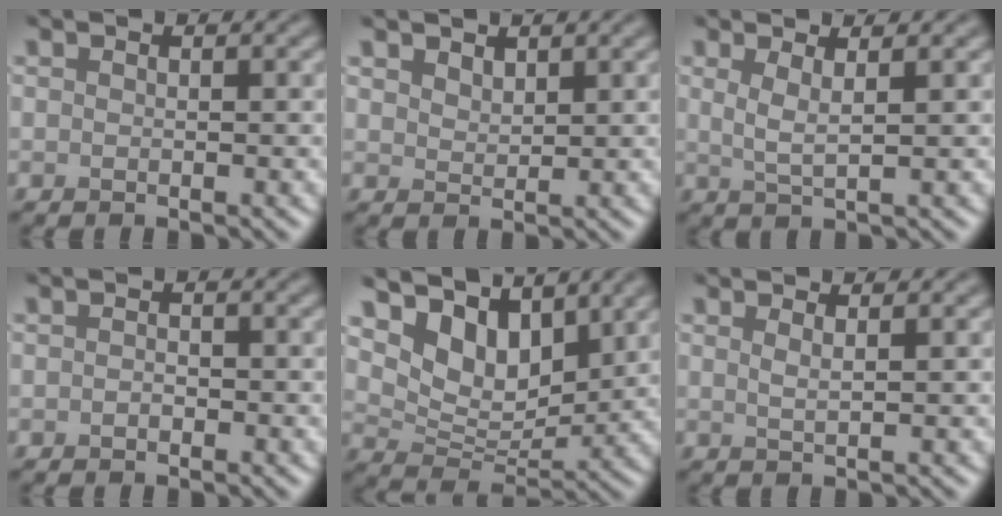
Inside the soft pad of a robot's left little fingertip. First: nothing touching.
{"total": 1.6, "force": [1.3, 0.8, 0.5], "torque": [-0.012, -0.001, 0.028]}
{"total": 2.2, "force": [0.9, 0.5, 1.9], "torque": [-0.032, -0.004, 0.016]}
{"total": 0.7, "force": [-0.2, 0.5, 0.5], "torque": [-0.008, -0.001, -0.004]}
{"total": 6.8, "force": [4.8, 3.5, 3.3], "torque": [-0.069, -0.004, 0.070]}
{"total": 1.2, "force": [0.7, 0.4, 1.0], "torque": [-0.011, 0.002, 0.009]}